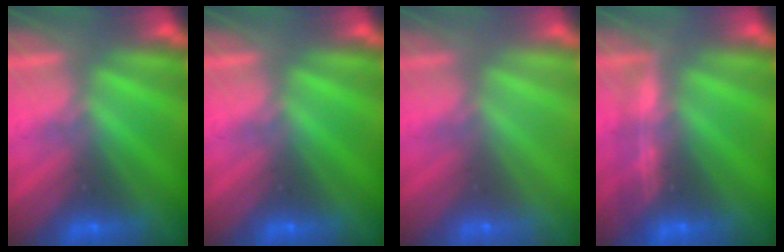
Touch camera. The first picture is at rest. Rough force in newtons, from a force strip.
{"total": 0.0}
{"total": 3.3}
{"total": 1.5}